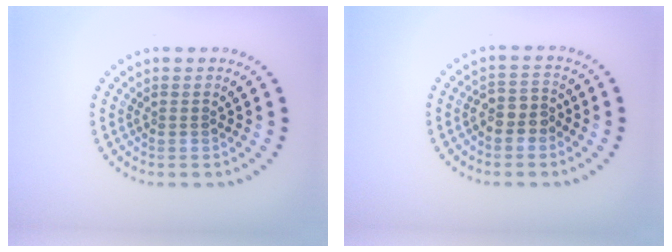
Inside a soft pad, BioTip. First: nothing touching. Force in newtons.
{"total": 2.2, "press": 1.9, "slide": 1.0}